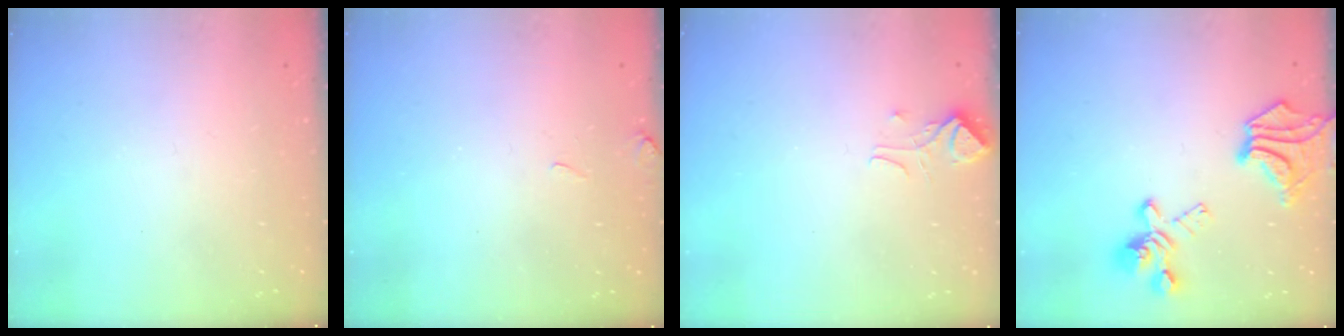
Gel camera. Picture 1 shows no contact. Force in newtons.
{"total": 4.4, "press": 4.4, "slide": 0.6}
{"total": 0.9, "press": 0.5, "slide": 0.8}
{"total": 8.3, "press": 7.7, "slide": 2.9}